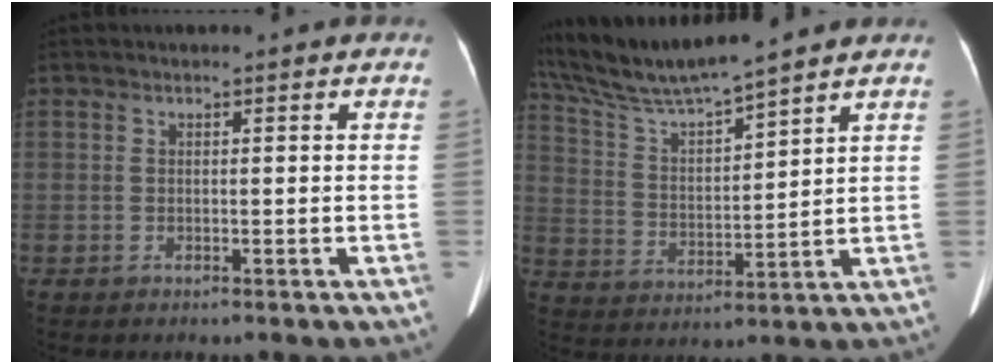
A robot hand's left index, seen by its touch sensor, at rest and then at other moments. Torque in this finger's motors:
{"motor_torque": [0.52, -1.62, 0.33, 0.14]}